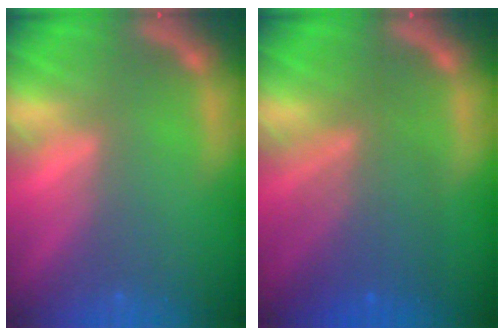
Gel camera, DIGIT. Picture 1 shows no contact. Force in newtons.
{"total": 6.5}